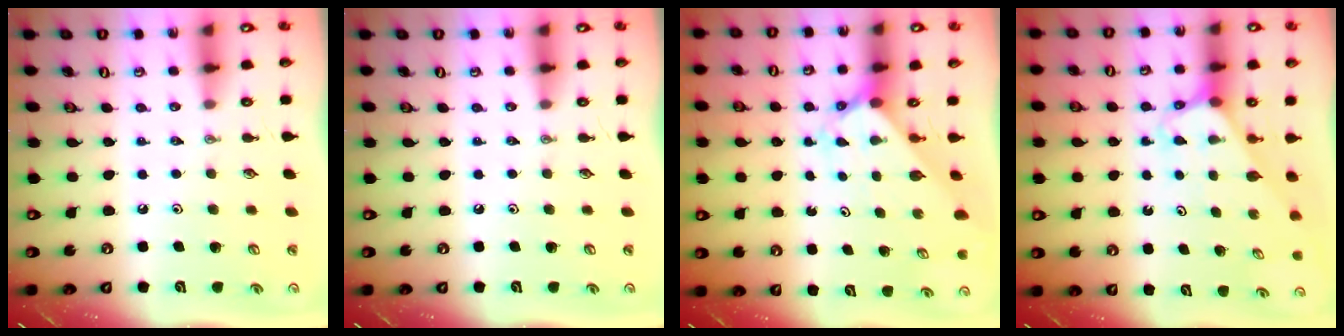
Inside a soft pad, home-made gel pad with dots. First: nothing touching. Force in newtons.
{"total": 0.0}
{"total": 2.0, "press": 2.0, "slide": 0.2}
{"total": 3.2, "press": 3.2, "slide": 0.2}